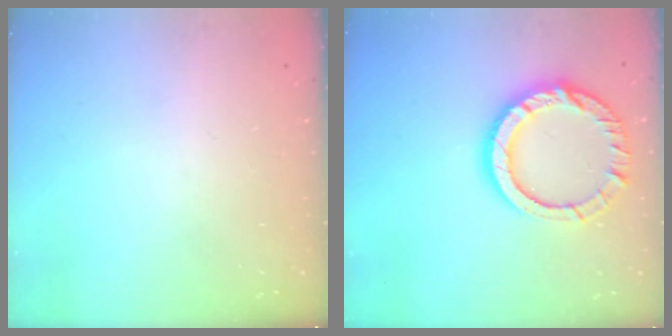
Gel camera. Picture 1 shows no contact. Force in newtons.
{"total": 15.1, "press": 15.0, "slide": 1.5}